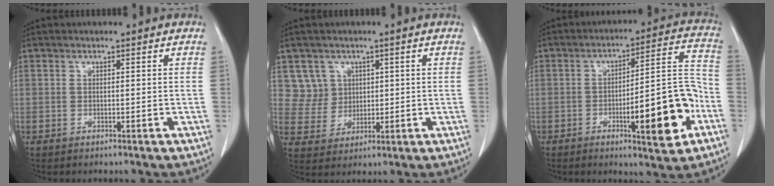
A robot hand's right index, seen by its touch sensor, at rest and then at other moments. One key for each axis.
{"total": 5.4, "fx": 2.4, "fy": 4.8, "fz": -0.2, "tx": 0.008, "ty": 0.010, "tz": 0.057}
{"total": 14.9, "fx": -5.3, "fy": 2.5, "fz": 13.7, "tx": -0.190, "ty": 0.016, "tz": -0.071}